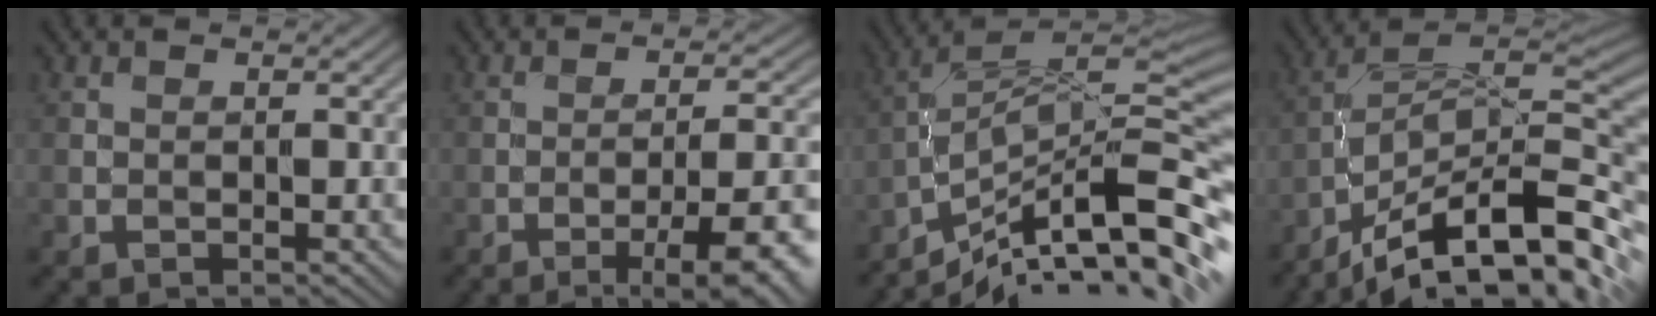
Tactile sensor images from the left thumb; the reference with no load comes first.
{"total": 10.5, "force": [-5.7, 2.6, 8.4], "torque": [-0.118, 0.012, -0.071]}
{"total": 13.7, "force": [-7.2, 3.4, 11.2], "torque": [-0.215, 0.015, -0.122]}
{"total": 14.9, "force": [-8.8, 4.2, 11.2], "torque": [-0.206, 0.012, -0.153]}